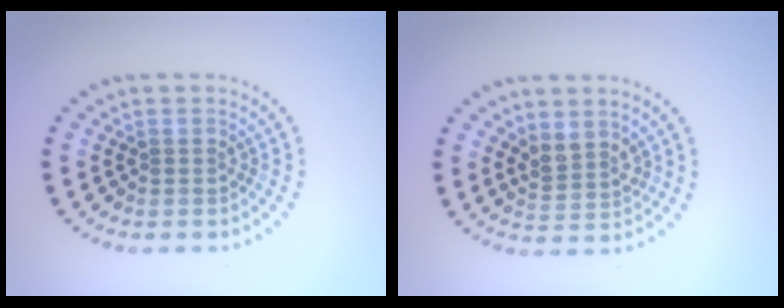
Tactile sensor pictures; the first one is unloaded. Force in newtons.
{"total": 2.2, "press": 1.7, "slide": 1.4}